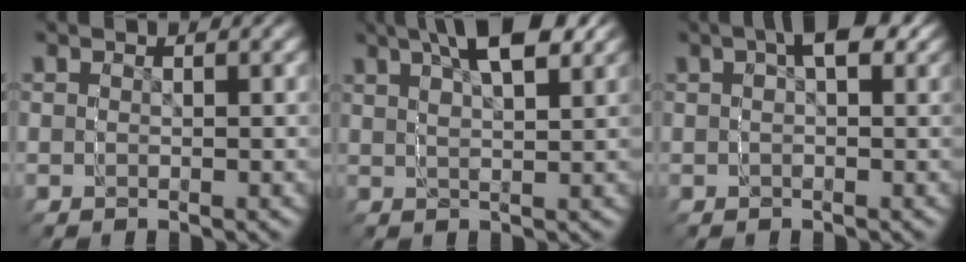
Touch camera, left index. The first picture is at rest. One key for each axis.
{"total": 4.0, "fx": 3.4, "fy": -0.1, "fz": 2.0, "tx": -0.034, "ty": 0.022, "tz": 0.048}
{"total": 2.4, "fx": 0.8, "fy": 1.4, "fz": 1.8, "tx": -0.024, "ty": 0.005, "tz": 0.008}